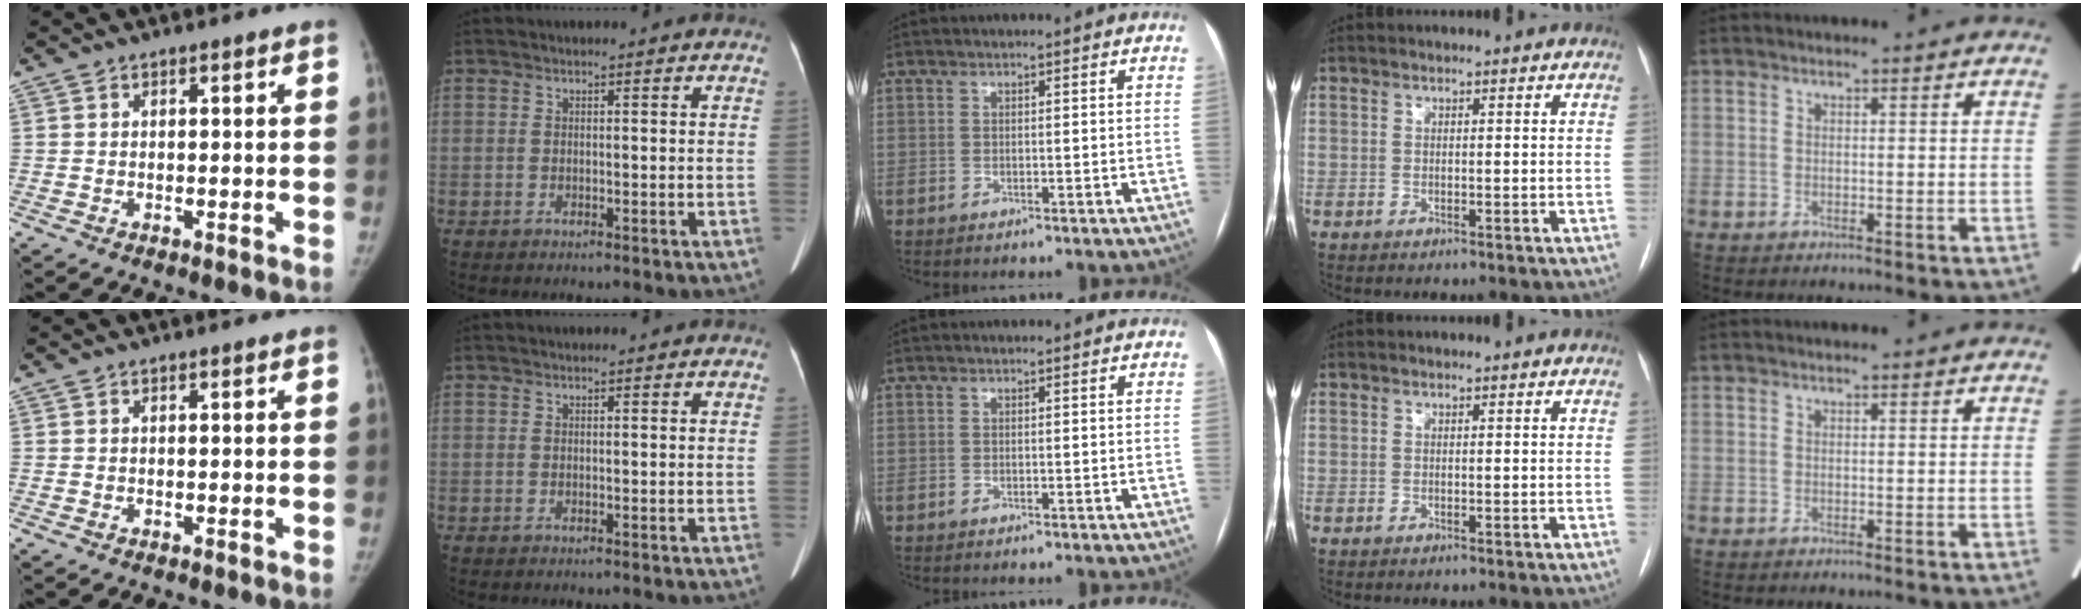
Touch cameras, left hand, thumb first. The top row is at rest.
{}